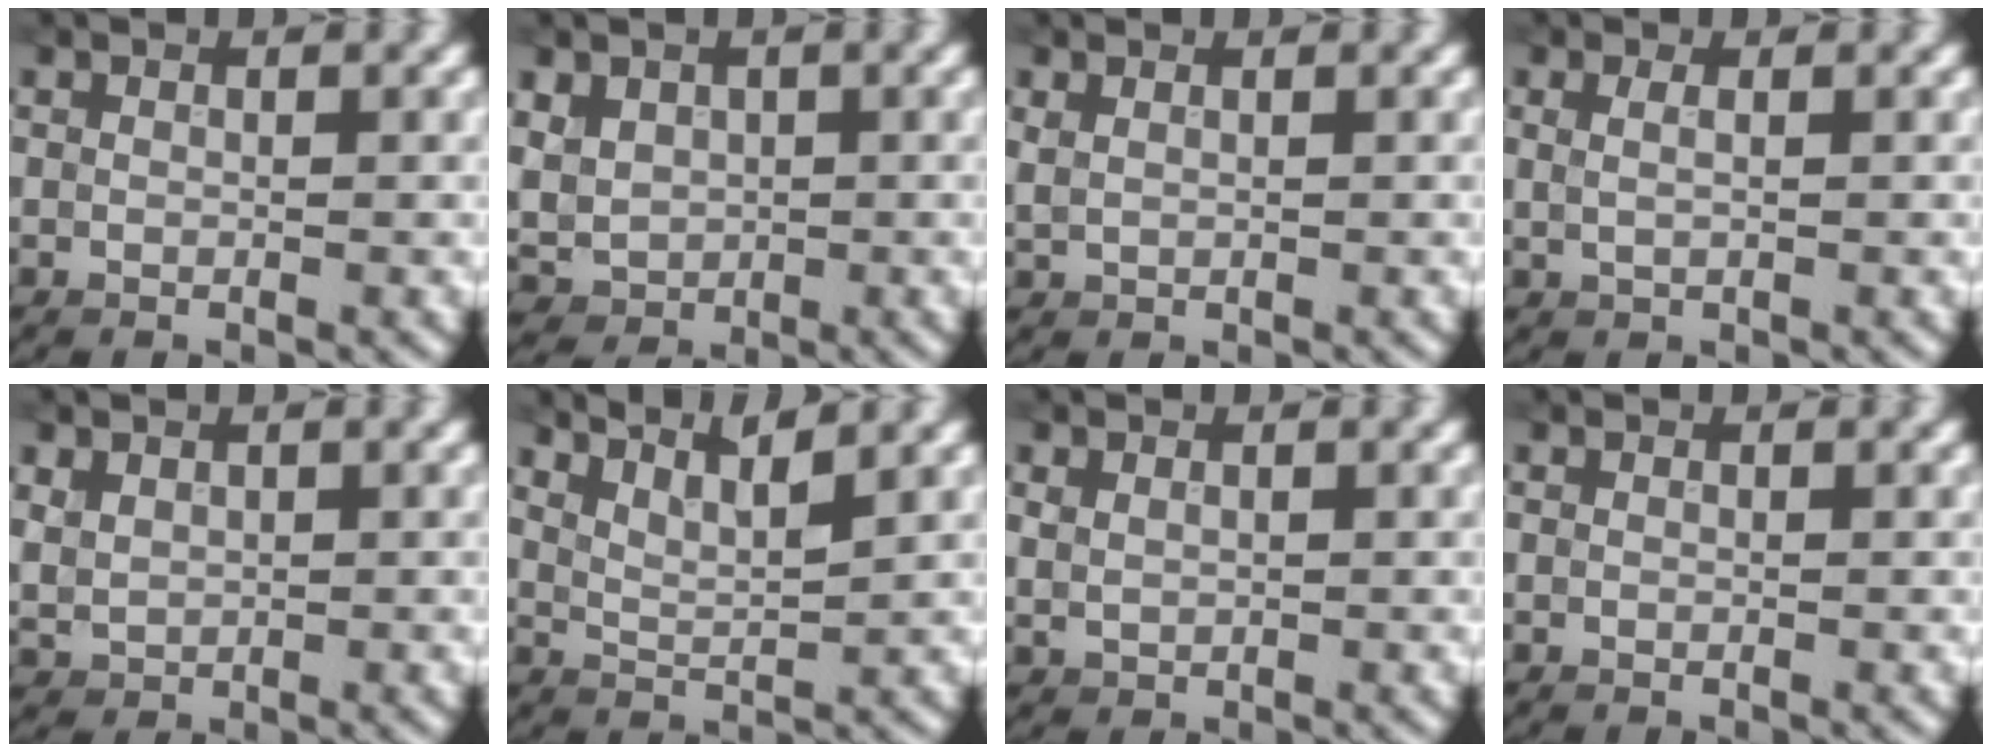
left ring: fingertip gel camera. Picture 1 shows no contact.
{"total": 3.9, "force": [1.0, 3.3, 1.9], "torque": [-0.051, 0.006, 0.021]}
{"total": 0.9, "force": [0.6, 0.4, 0.5], "torque": [-0.019, -0.001, 0.015]}
{"total": 1.2, "force": [0.5, 0.5, 0.9], "torque": [-0.016, -0.003, 0.008]}
{"total": 1.9, "force": [0.7, 1.5, 0.9], "torque": [-0.025, -0.002, 0.015]}
{"total": 4.2, "force": [3.5, 0.9, 2.2], "torque": [-0.033, 0.012, 0.043]}
{"total": 1.1, "force": [0.4, 0.8, 0.7], "torque": [-0.016, -0.002, 0.012]}
{"total": 0.0}